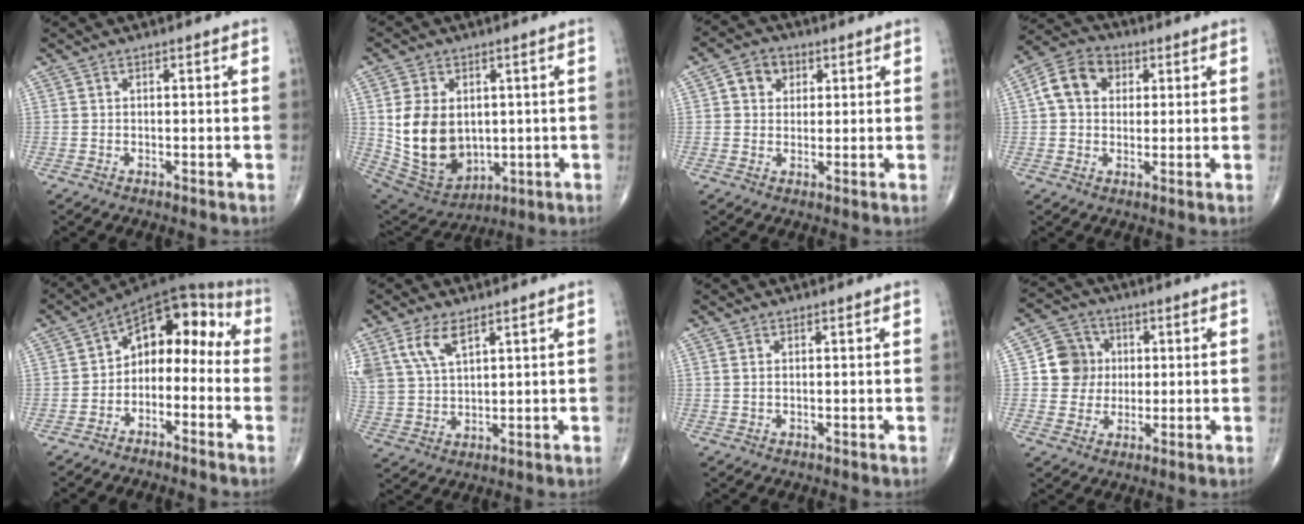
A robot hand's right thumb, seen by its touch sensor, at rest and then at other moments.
{"total": 14.6, "force": [1.0, 10.5, 10.0], "torque": [-0.158, -0.012, 0.049]}
{"total": 5.1, "force": [1.7, 4.2, 2.3], "torque": [-0.012, 0.003, 0.023]}
{"total": 8.7, "force": [2.0, 6.7, 5.1], "torque": [-0.076, 0.015, 0.026]}
{"total": 11.8, "force": [-2.4, 7.8, 8.5], "torque": [-0.086, 0.072, -0.054]}
{"total": 8.2, "force": [4.6, 4.0, 5.5], "torque": [-0.114, -0.008, 0.099]}
{"total": 0.7, "force": [0.3, 0.2, 0.6], "torque": [-0.020, 0.004, 0.008]}
{"total": 8.4, "force": [1.0, 7.9, 2.7], "torque": [-0.011, 0.005, 0.012]}